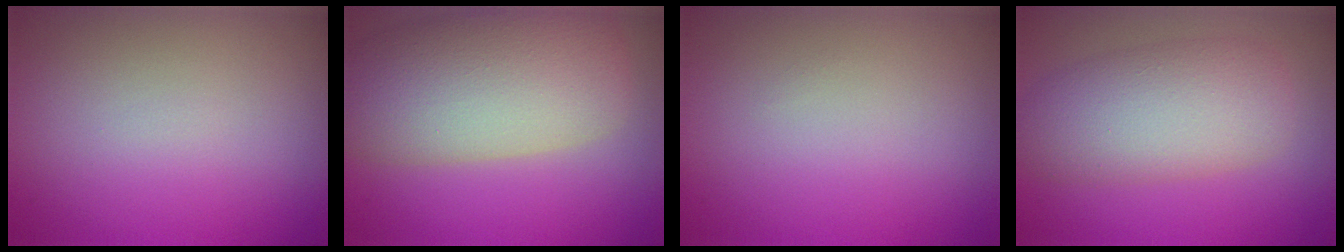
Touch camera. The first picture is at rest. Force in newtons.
{"total": 9.6, "press": 9.6, "slide": 0.7}
{"total": 0.0}
{"total": 6.4, "press": 6.4, "slide": 0.2}